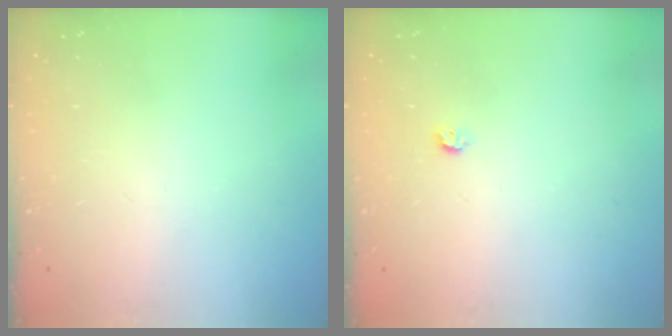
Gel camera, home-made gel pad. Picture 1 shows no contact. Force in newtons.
{"total": 3.3, "press": 3.3, "slide": 0.7}